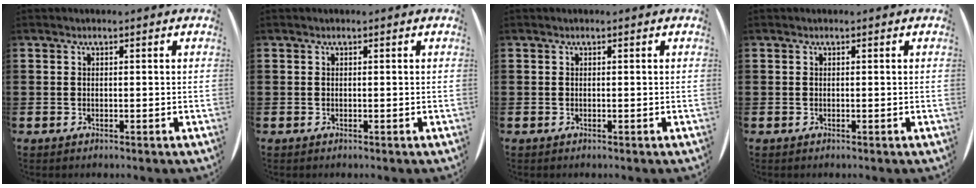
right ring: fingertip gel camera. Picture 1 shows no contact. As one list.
[{"total": 0.0}, {"total": 0.0}, {"total": 0.0}]